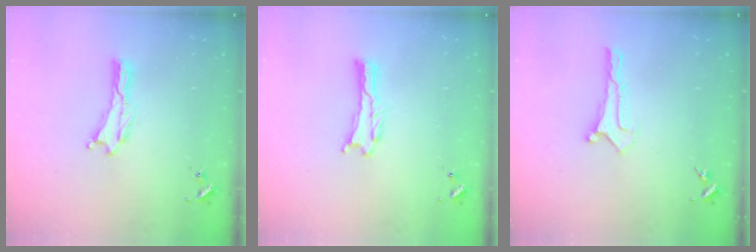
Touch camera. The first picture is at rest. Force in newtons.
{"total": 0.0}
{"total": 0.0}